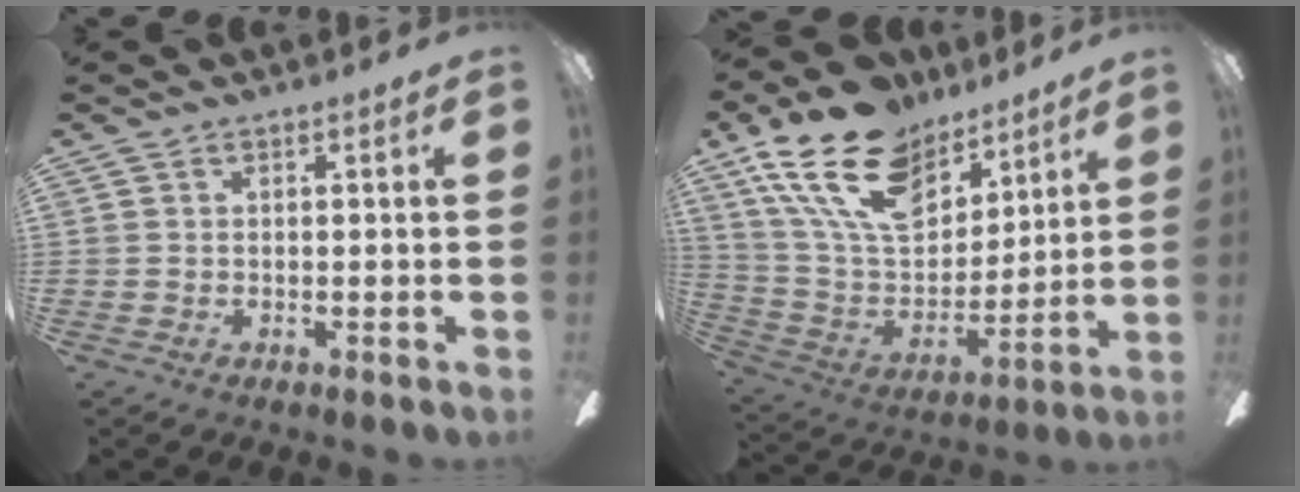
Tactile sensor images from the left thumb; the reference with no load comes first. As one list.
[{"total": 22.3, "force": [14.1, 12.4, 12.1], "torque": [-0.232, -0.070, 0.258]}]